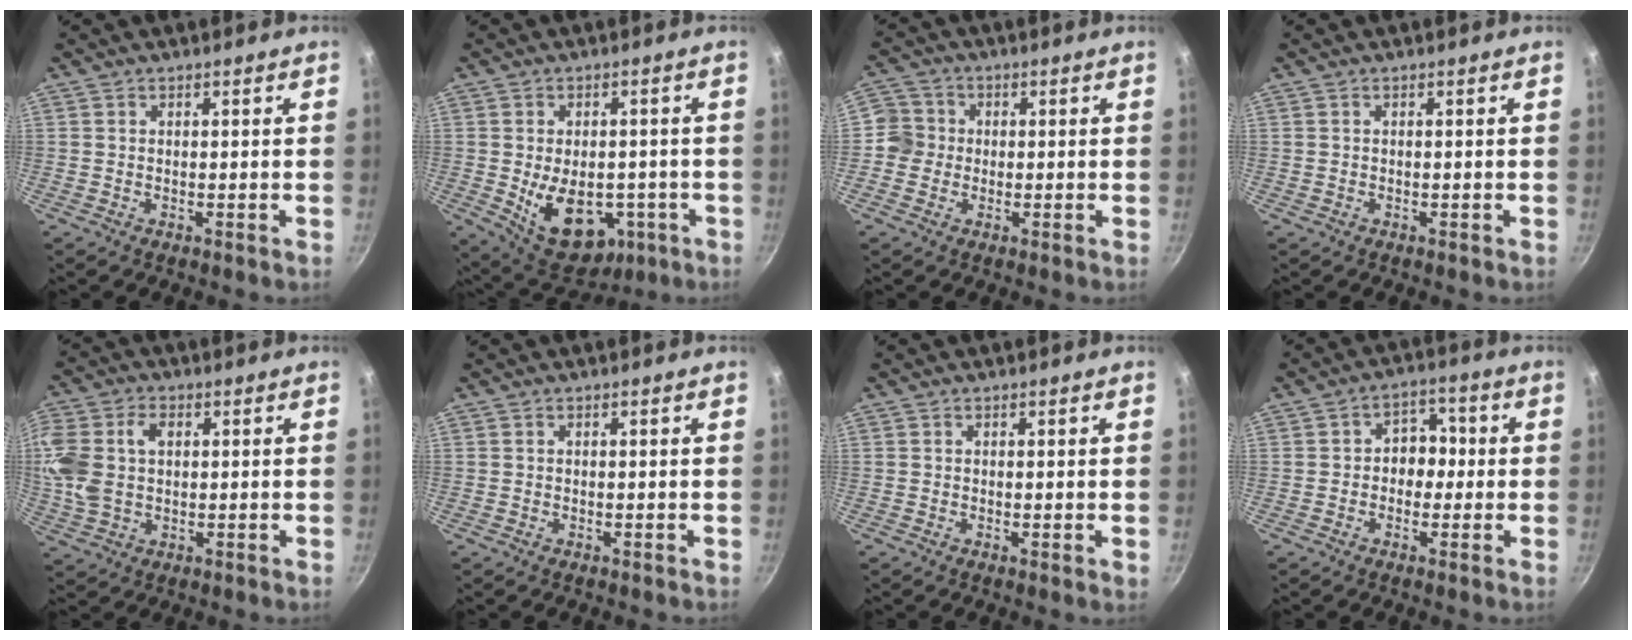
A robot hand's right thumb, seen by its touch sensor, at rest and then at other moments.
{"total": 14.0, "force": [-3.8, 9.0, 10.0], "torque": [-0.133, 0.007, -0.033]}
{"total": 5.4, "force": [-0.5, 5.2, 1.1], "torque": [0.001, 0.011, -0.019]}
{"total": 0.0}
{"total": 14.5, "force": [1.9, 9.9, 10.4], "torque": [-0.260, 0.015, 0.039]}
{"total": 0.0}
{"total": 1.1, "force": [-0.1, 0.2, 1.1], "torque": [-0.018, -0.005, -0.003]}
{"total": 6.0, "force": [-0.3, 4.7, 3.8], "torque": [-0.015, 0.020, -0.015]}